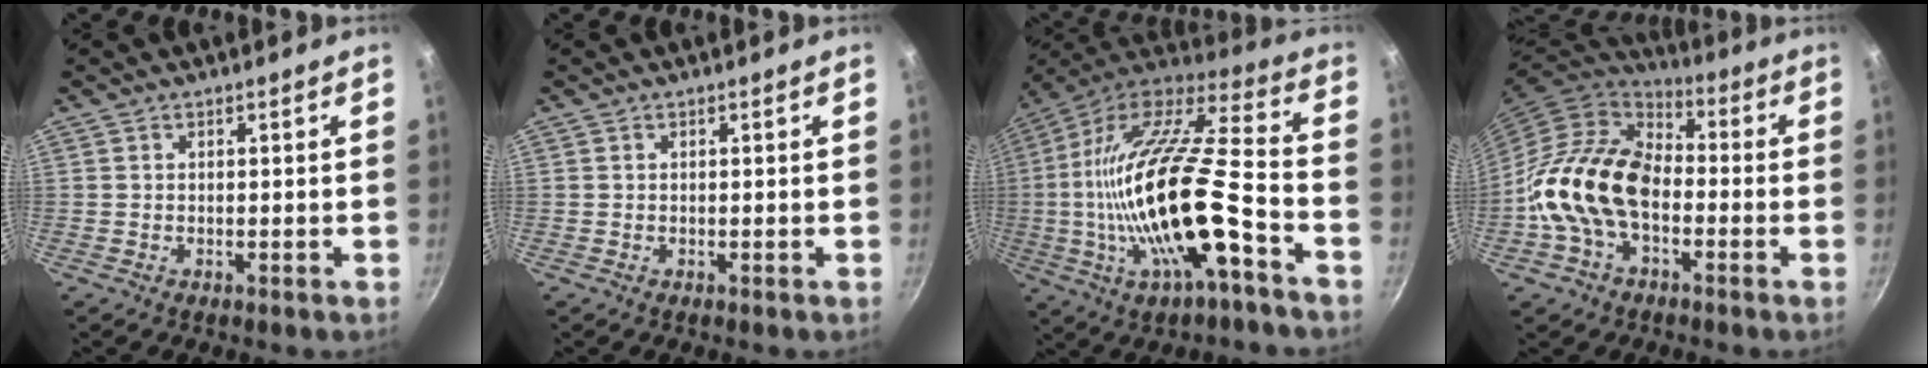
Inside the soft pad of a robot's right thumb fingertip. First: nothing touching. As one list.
[{"total": 0.0}, {"total": 27.4, "force": [-7.1, 8.4, 25.1], "torque": [-0.453, 0.016, -0.133]}, {"total": 16.9, "force": [-3.2, 11.4, 12.1], "torque": [-0.194, 0.039, -0.076]}]